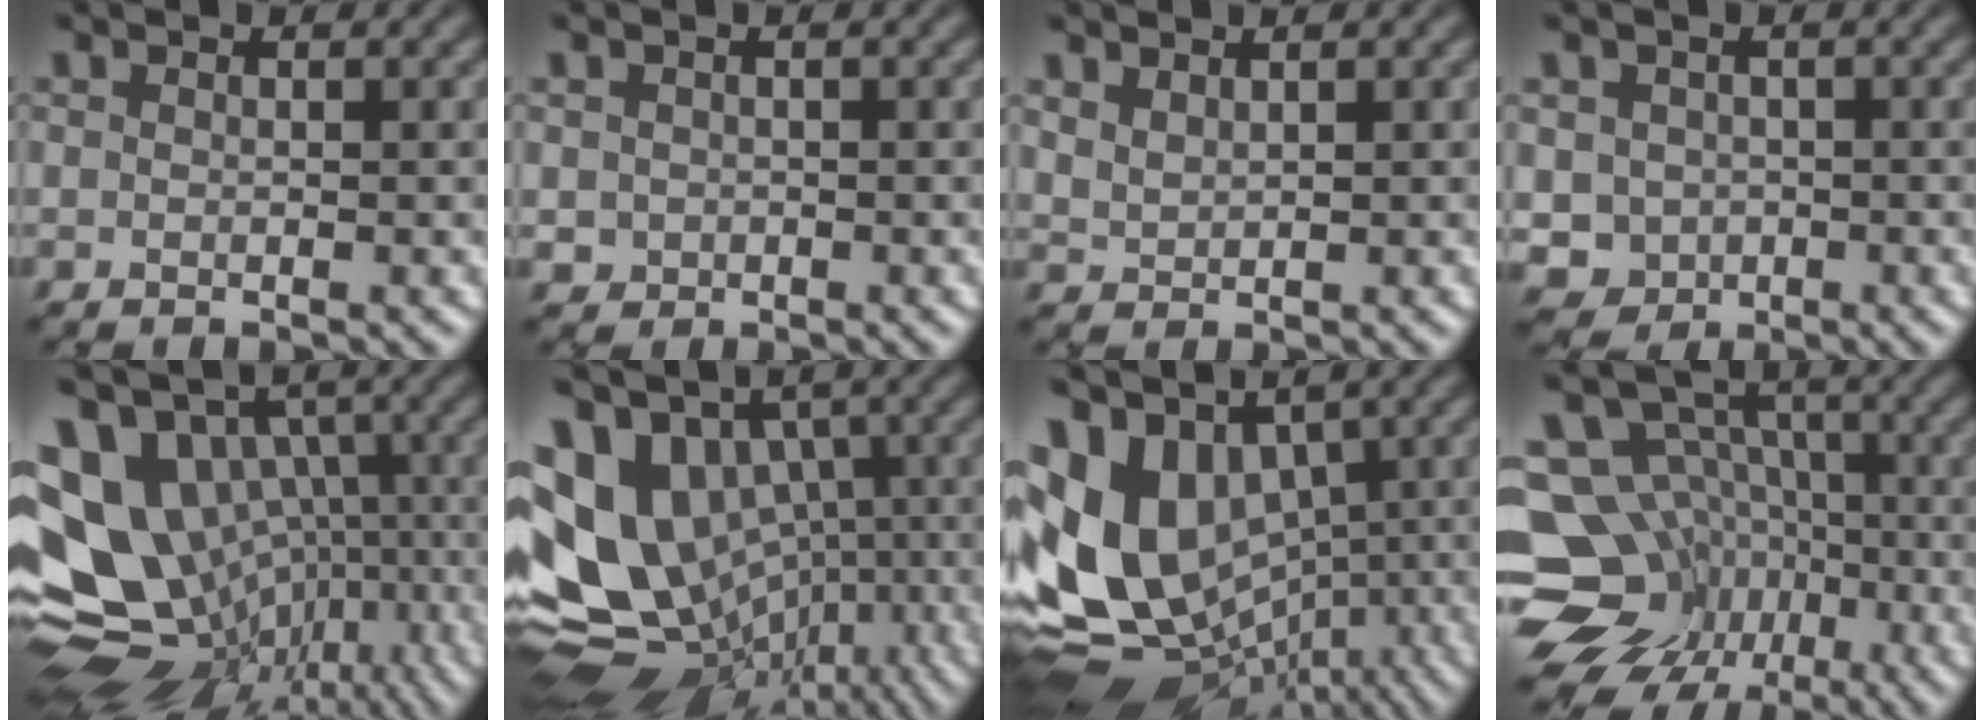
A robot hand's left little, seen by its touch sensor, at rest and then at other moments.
{"total": 0.8, "force": [0.0, 0.8, 0.1], "torque": [0.003, -0.003, -0.002]}
{"total": 1.3, "force": [1.2, 0.3, 0.4], "torque": [-0.015, 0.001, 0.031]}
{"total": 2.6, "force": [-0.3, 2.5, 0.7], "torque": [-0.011, -0.002, -0.002]}
{"total": 16.2, "force": [-1.5, 12.0, 10.7], "torque": [-0.191, -0.007, 0.020]}
{"total": 15.9, "force": [1.0, 11.9, 10.4], "torque": [-0.188, -0.007, 0.052]}
{"total": 12.9, "force": [0.6, 9.6, 8.6], "torque": [-0.180, -0.012, 0.015]}
{"total": 13.6, "force": [-5.3, 11.2, 5.5], "torque": [-0.094, -0.011, -0.088]}